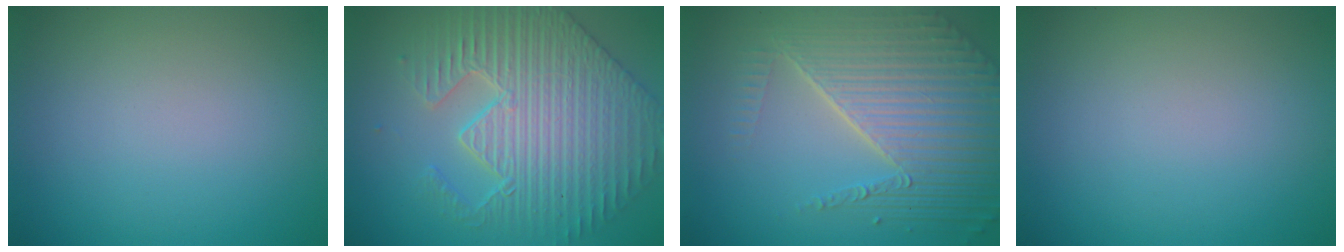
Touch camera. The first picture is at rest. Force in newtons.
{"total": 6.6, "press": 5.7, "slide": 3.3}
{"total": 8.4, "press": 5.6, "slide": 6.3}
{"total": 0.0}